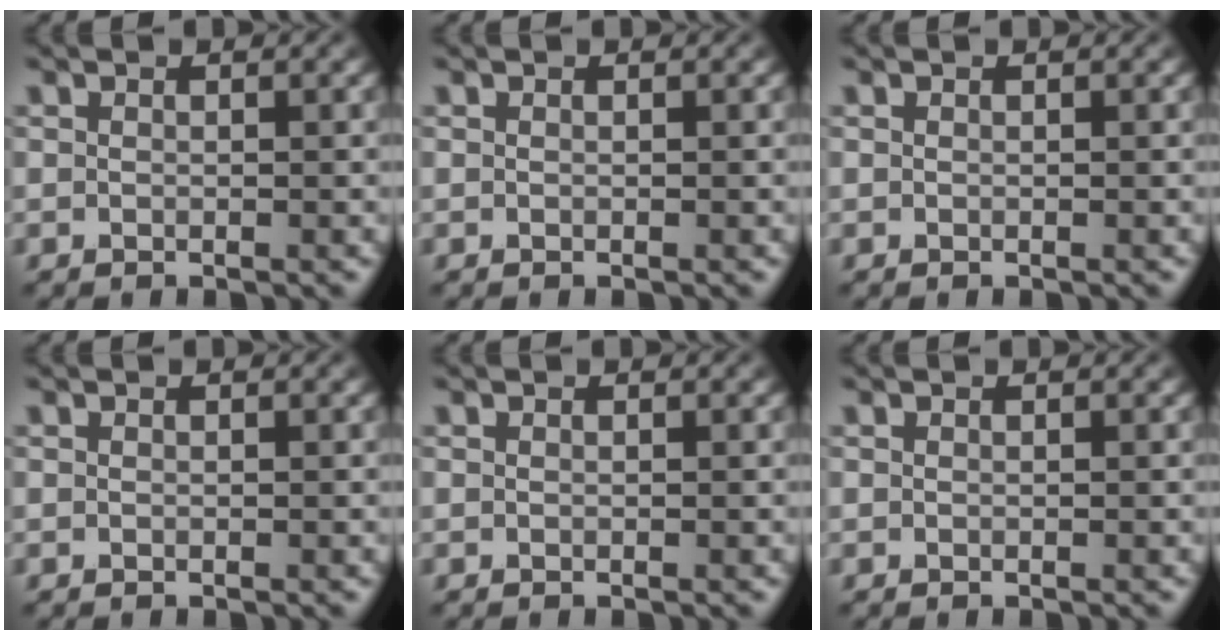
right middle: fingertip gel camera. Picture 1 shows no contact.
{"total": 0.0}
{"total": 0.0}
{"total": 0.0}
{"total": 0.0}
{"total": 0.0}